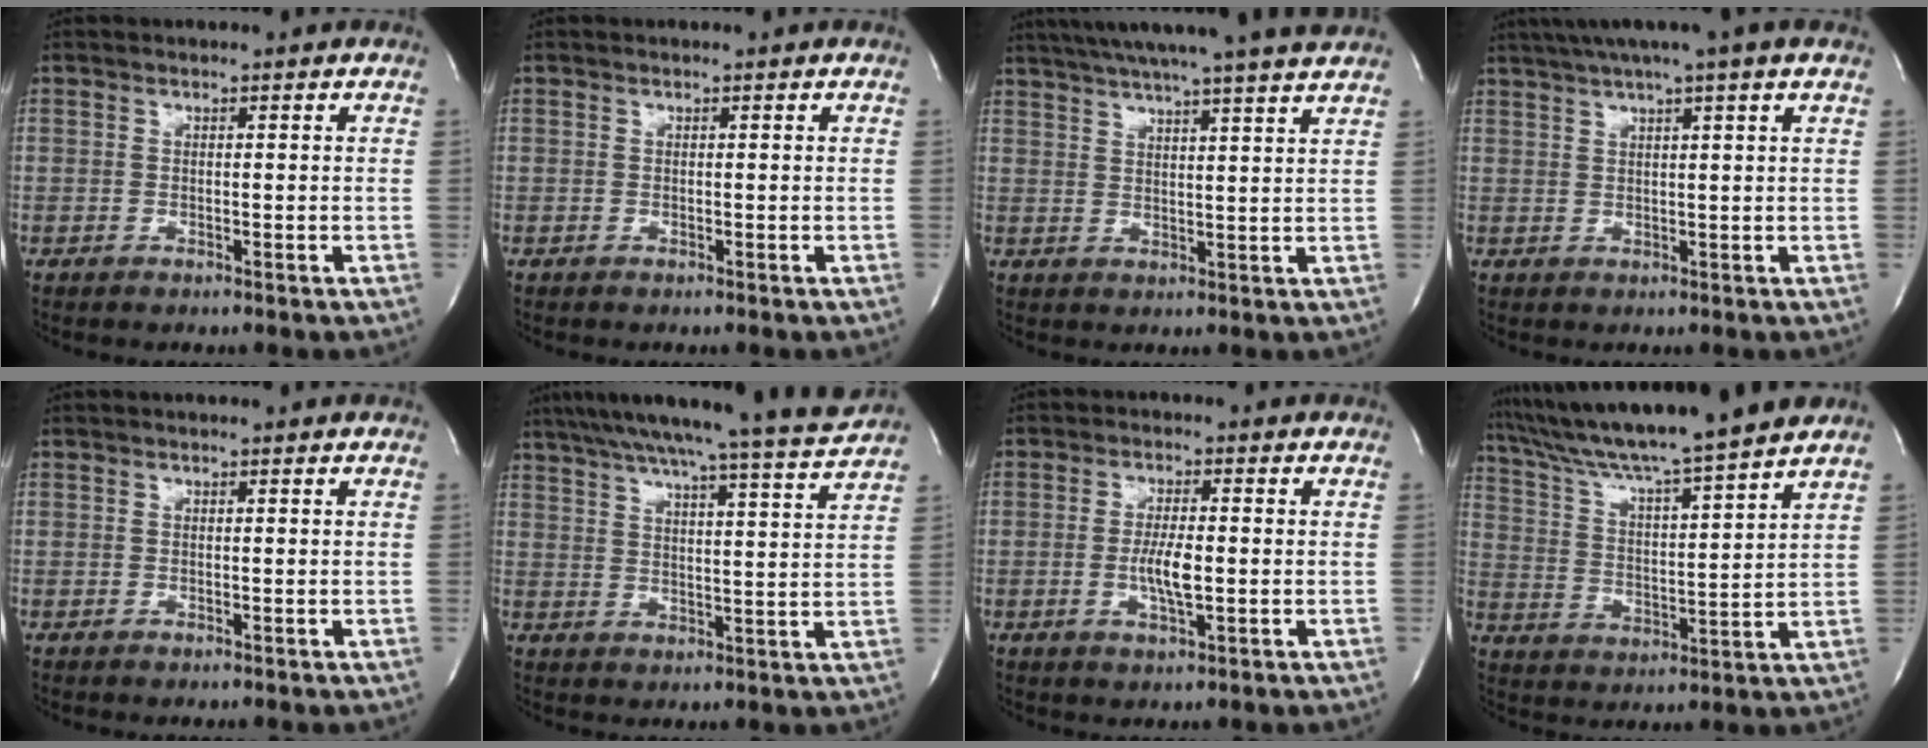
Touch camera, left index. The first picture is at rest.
{"total": 0.0}
{"total": 18.6, "force": [16.4, -0.7, 8.8], "torque": [-0.151, 0.002, 0.221]}
{"total": 9.2, "force": [6.9, -0.7, 6.1], "torque": [-0.107, 0.033, 0.093]}
{"total": 0.8, "force": [0.8, 0.0, 0.3], "torque": [-0.005, 0.007, 0.010]}
{"total": 18.7, "force": [17.0, -1.6, 7.6], "torque": [-0.134, -0.030, 0.234]}
{"total": 4.7, "force": [-0.7, 0.8, 4.5], "torque": [-0.093, -0.007, -0.011]}
{"total": 17.4, "force": [15.3, -1.2, 8.3], "torque": [-0.150, 0.001, 0.243]}